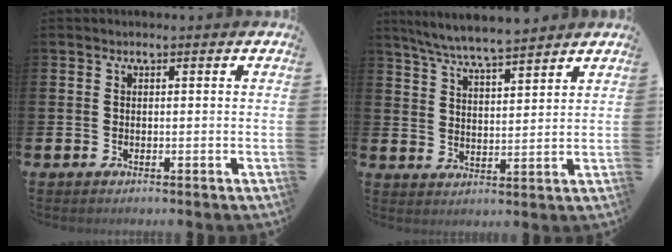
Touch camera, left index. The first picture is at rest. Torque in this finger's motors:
{"motor_torque": [0.00, -0.50, 0.79, 0.18]}